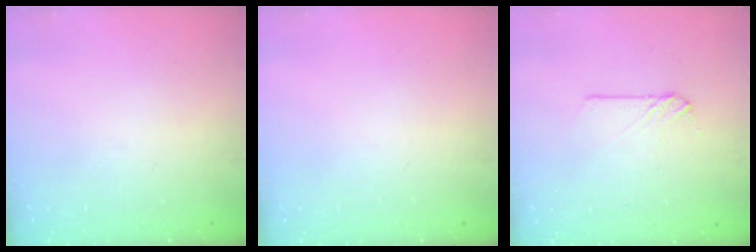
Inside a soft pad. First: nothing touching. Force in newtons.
{"total": 0.0}
{"total": 3.9, "press": 3.9, "slide": 0.5}